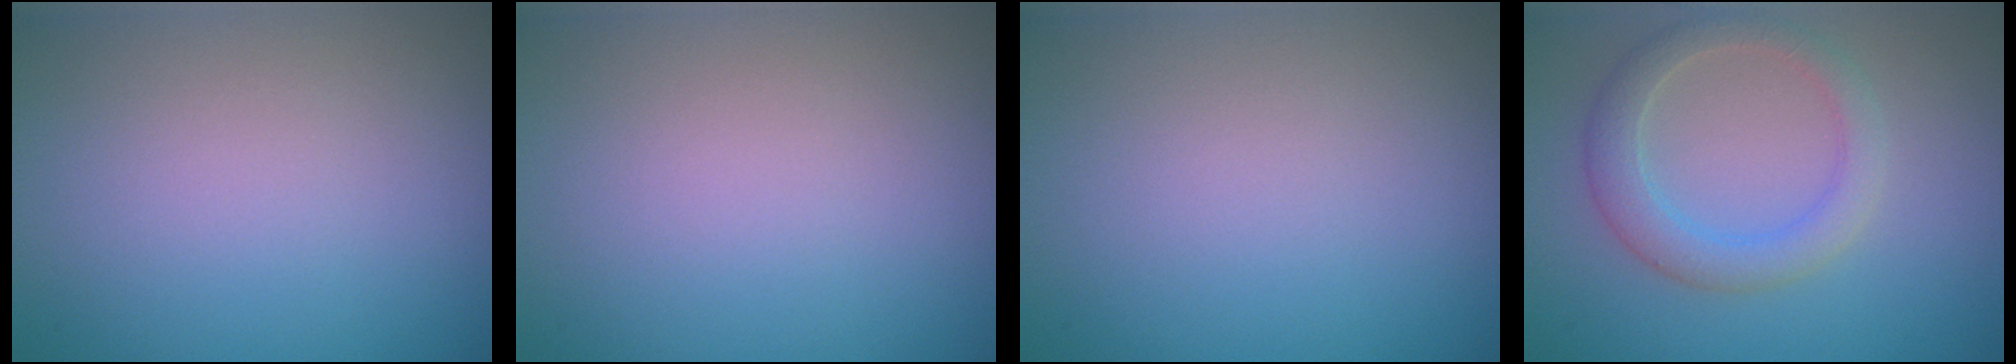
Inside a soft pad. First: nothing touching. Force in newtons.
{"total": 0.0}
{"total": 0.0}
{"total": 3.2, "press": 3.2, "slide": 0.1}